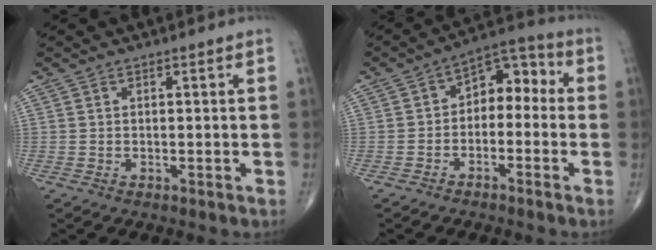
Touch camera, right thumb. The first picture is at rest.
{"total": 8.2, "force": [-1.0, 5.5, 6.0], "torque": [-0.049, 0.049, -0.034]}